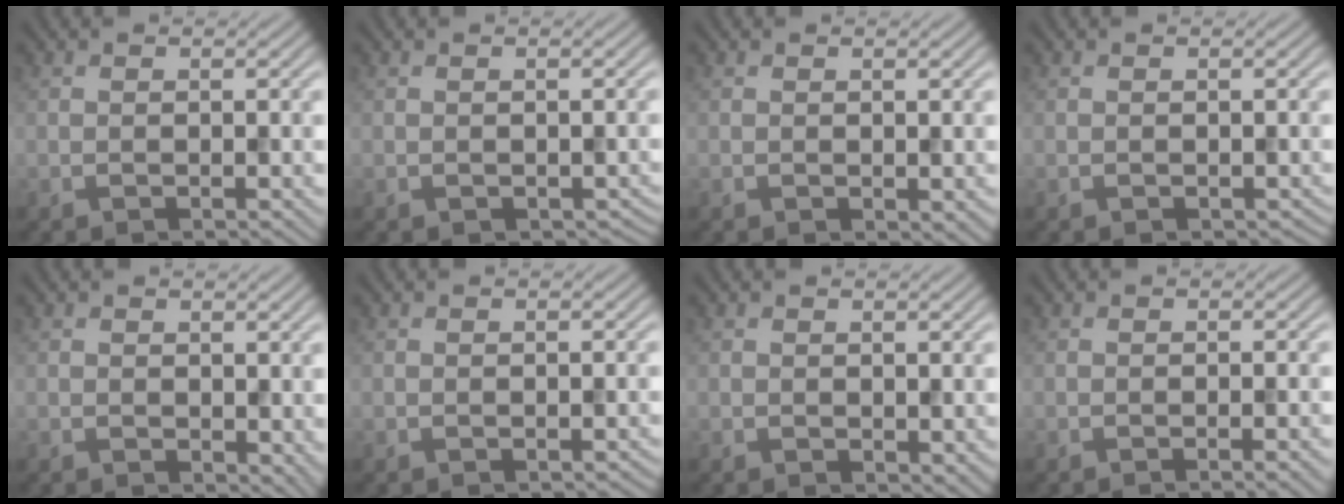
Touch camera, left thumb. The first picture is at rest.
{"total": 0.8, "force": [-0.3, 0.6, 0.5], "torque": [-0.009, -0.007, 0.000]}
{"total": 0.7, "force": [0.0, 0.4, 0.6], "torque": [-0.006, -0.003, 0.002]}
{"total": 0.0}
{"total": 1.8, "force": [0.3, 1.2, 1.3], "torque": [-0.018, -0.006, 0.010]}
{"total": 0.0}
{"total": 0.8, "force": [0.3, 0.6, 0.5], "torque": [-0.006, -0.004, 0.010]}
{"total": 1.8, "force": [-0.7, 0.4, 1.7], "torque": [-0.018, 0.002, -0.013]}